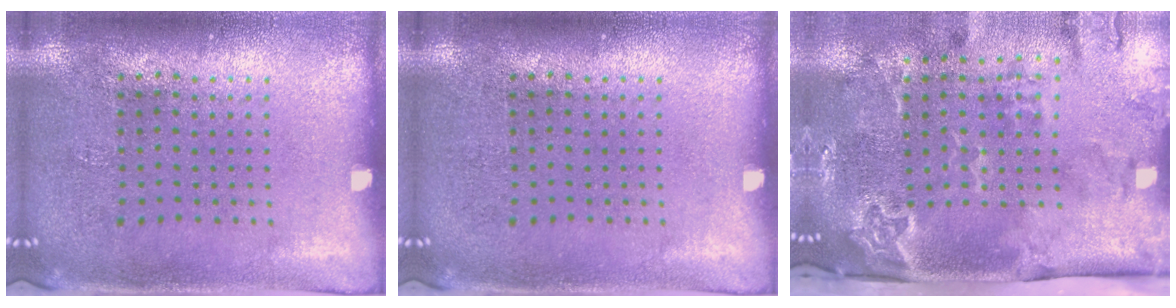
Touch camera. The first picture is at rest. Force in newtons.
{"total": 0.0}
{"total": 3.5, "press": 2.4, "slide": 2.5}